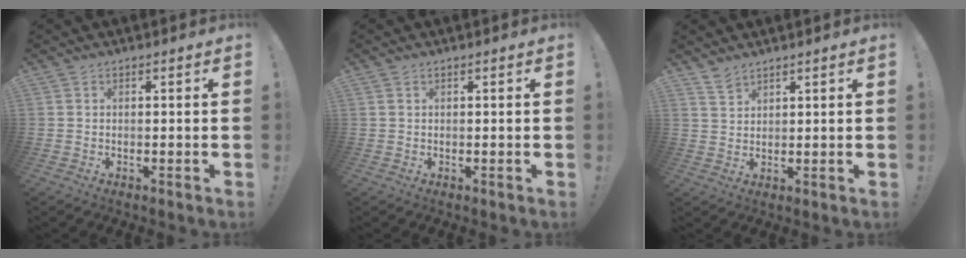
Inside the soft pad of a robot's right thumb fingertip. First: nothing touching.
{"total": 0.5, "force": [0.3, 0.2, 0.4], "torque": [-0.013, 0.003, 0.008]}
{"total": 3.4, "force": [3.0, 1.1, 1.1], "torque": [-0.007, -0.025, 0.056]}